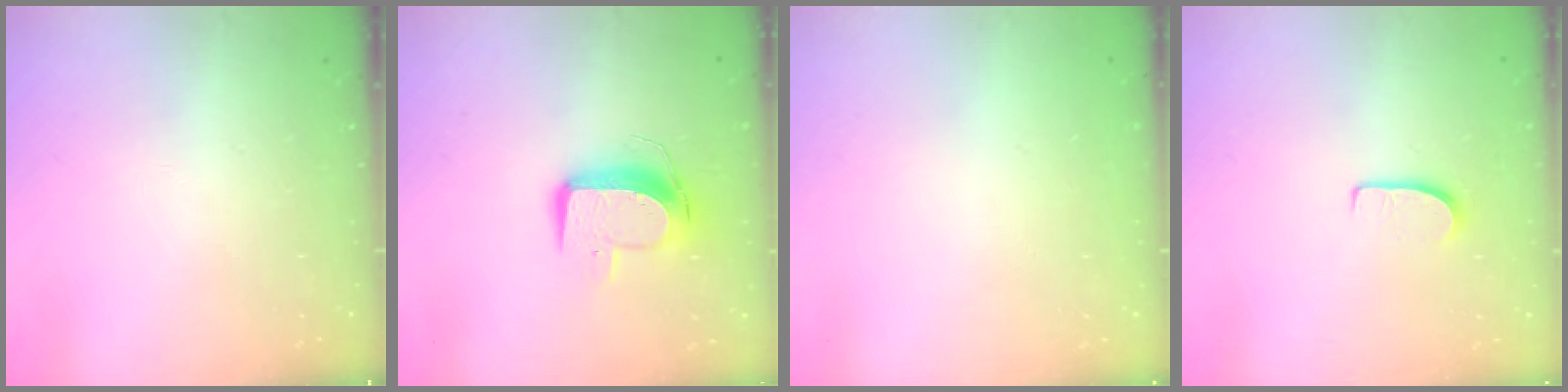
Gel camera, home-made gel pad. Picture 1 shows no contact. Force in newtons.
{"total": 11.1, "press": 11.0, "slide": 1.2}
{"total": 0.0}
{"total": 5.8, "press": 5.7, "slide": 0.5}